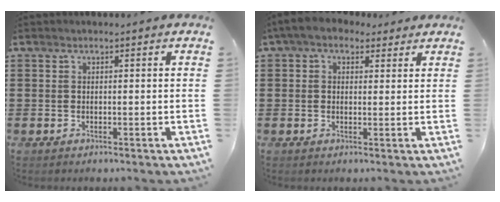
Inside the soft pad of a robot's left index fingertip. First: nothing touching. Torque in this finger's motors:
{"motor_torque": [2.14, 0.00, 0.34, 0.07]}